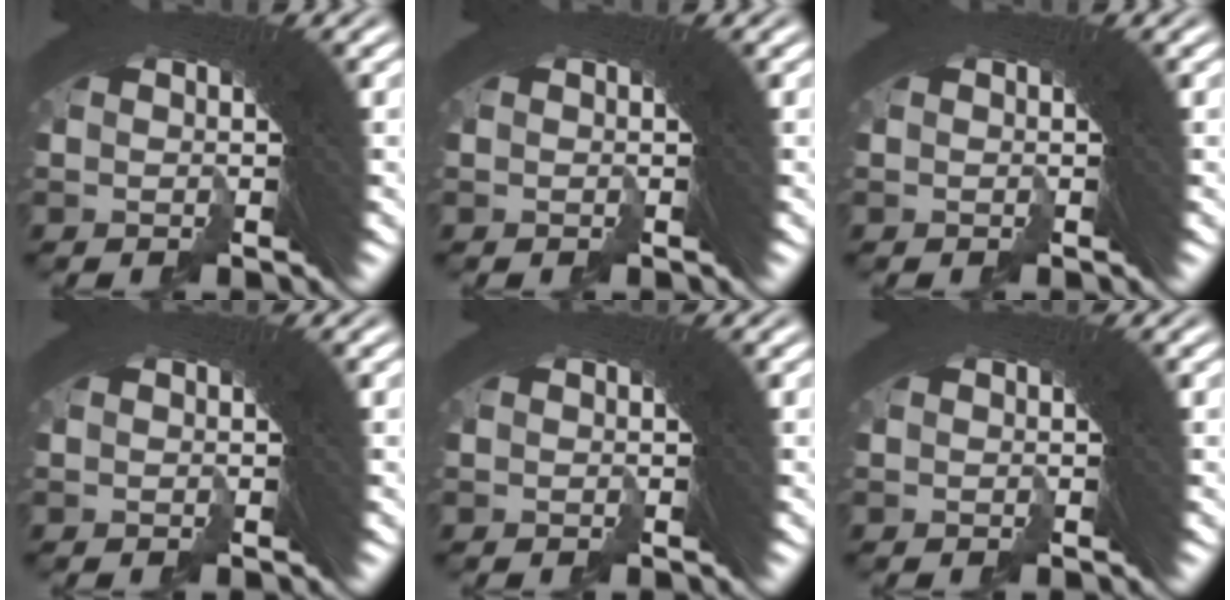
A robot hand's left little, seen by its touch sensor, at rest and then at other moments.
{"total": 0.0}
{"total": 0.0}
{"total": 0.0}
{"total": 0.0}
{"total": 0.0}